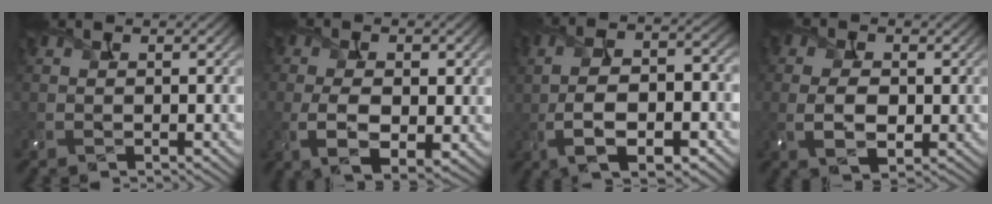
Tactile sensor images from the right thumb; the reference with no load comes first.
{"total": 7.0, "force": [-0.9, 3.7, 5.8], "torque": [-0.113, -0.012, -0.013]}
{"total": 11.4, "force": [-2.9, 4.7, 9.9], "torque": [-0.188, -0.003, -0.044]}
{"total": 5.4, "force": [-0.3, 3.3, 4.3], "torque": [-0.084, 0.001, -0.015]}